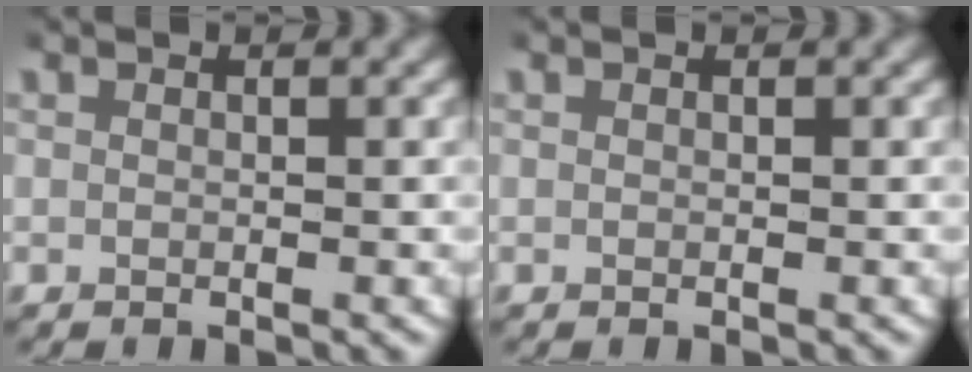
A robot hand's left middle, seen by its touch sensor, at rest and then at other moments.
{"total": 0.0}